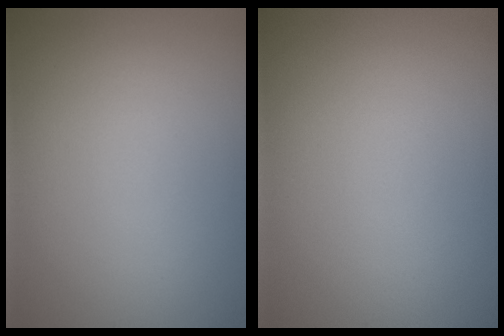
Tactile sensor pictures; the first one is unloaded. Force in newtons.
{"total": 0.0}